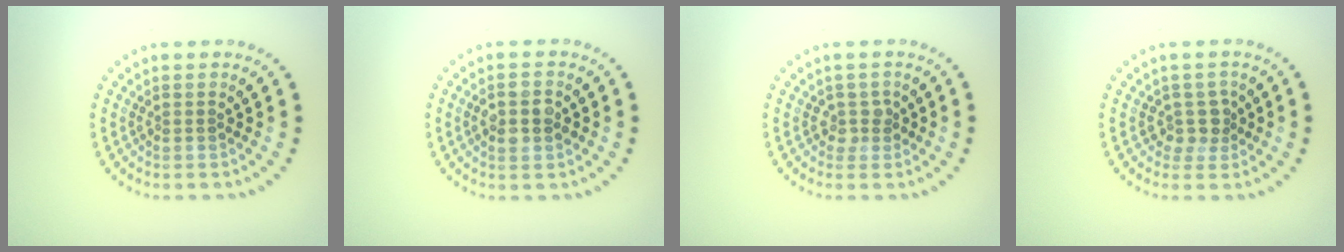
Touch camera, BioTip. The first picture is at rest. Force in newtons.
{"total": 2.8, "press": 2.8, "slide": 0.2}
{"total": 1.2, "press": 1.0, "slide": 0.6}
{"total": 2.0, "press": 1.5, "slide": 1.4}